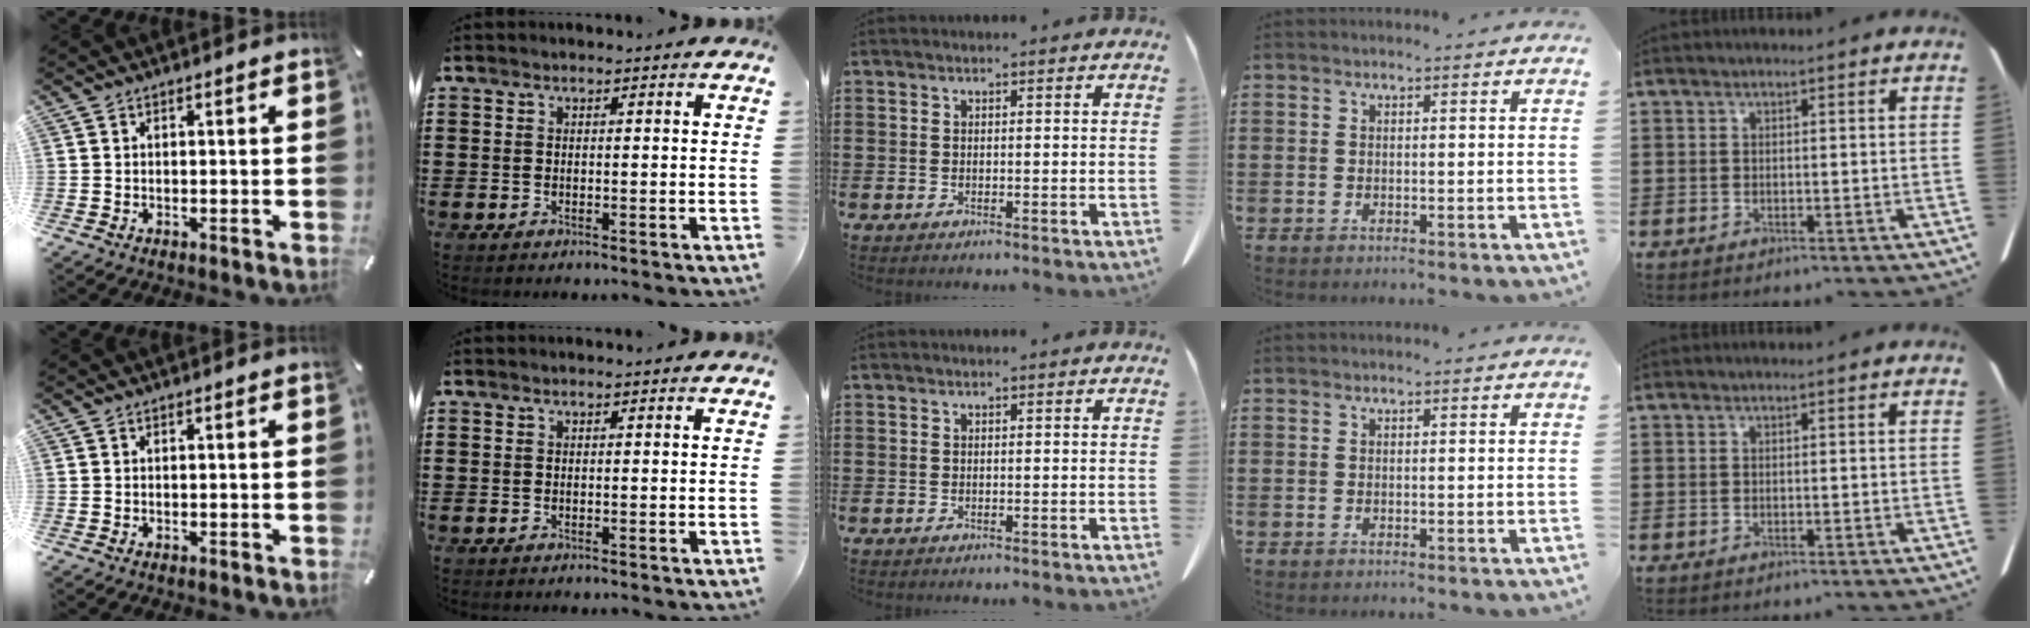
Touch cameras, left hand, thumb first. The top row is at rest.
{}